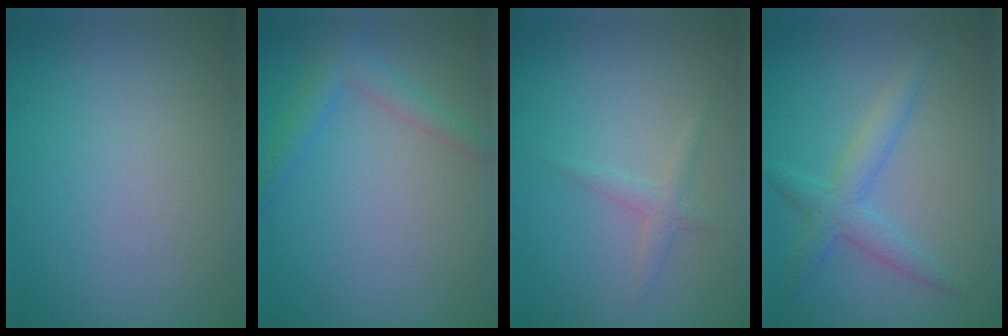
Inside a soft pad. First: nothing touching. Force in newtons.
{"total": 2.3, "press": 2.3, "slide": 0.2}
{"total": 1.4, "press": 1.4, "slide": 0.0}
{"total": 2.8, "press": 2.8, "slide": 0.1}